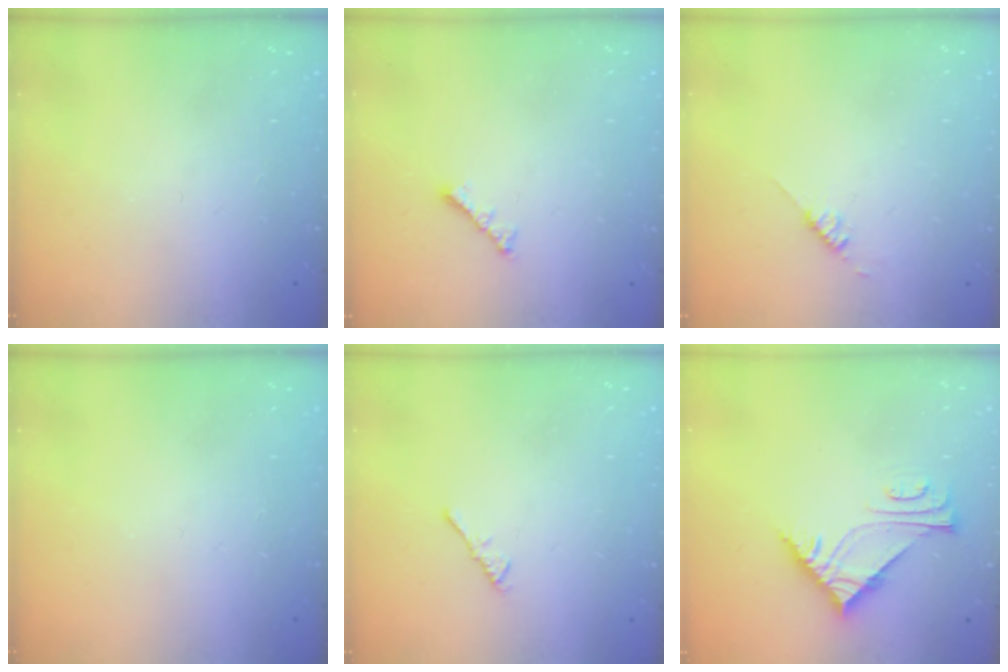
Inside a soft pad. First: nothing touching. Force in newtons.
{"total": 3.0, "press": 3.0, "slide": 0.5}
{"total": 2.6, "press": 2.6, "slide": 0.3}
{"total": 0.0}
{"total": 1.1, "press": 1.0, "slide": 0.4}
{"total": 7.0, "press": 7.0, "slide": 0.1}